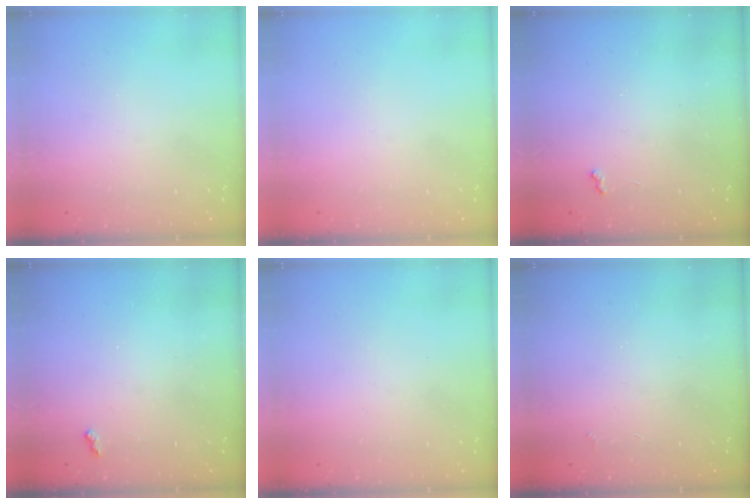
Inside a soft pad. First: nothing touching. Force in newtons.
{"total": 0.0}
{"total": 2.6, "press": 2.6, "slide": 0.4}
{"total": 2.4, "press": 2.4, "slide": 0.4}
{"total": 0.0}
{"total": 2.7, "press": 2.7, "slide": 0.5}